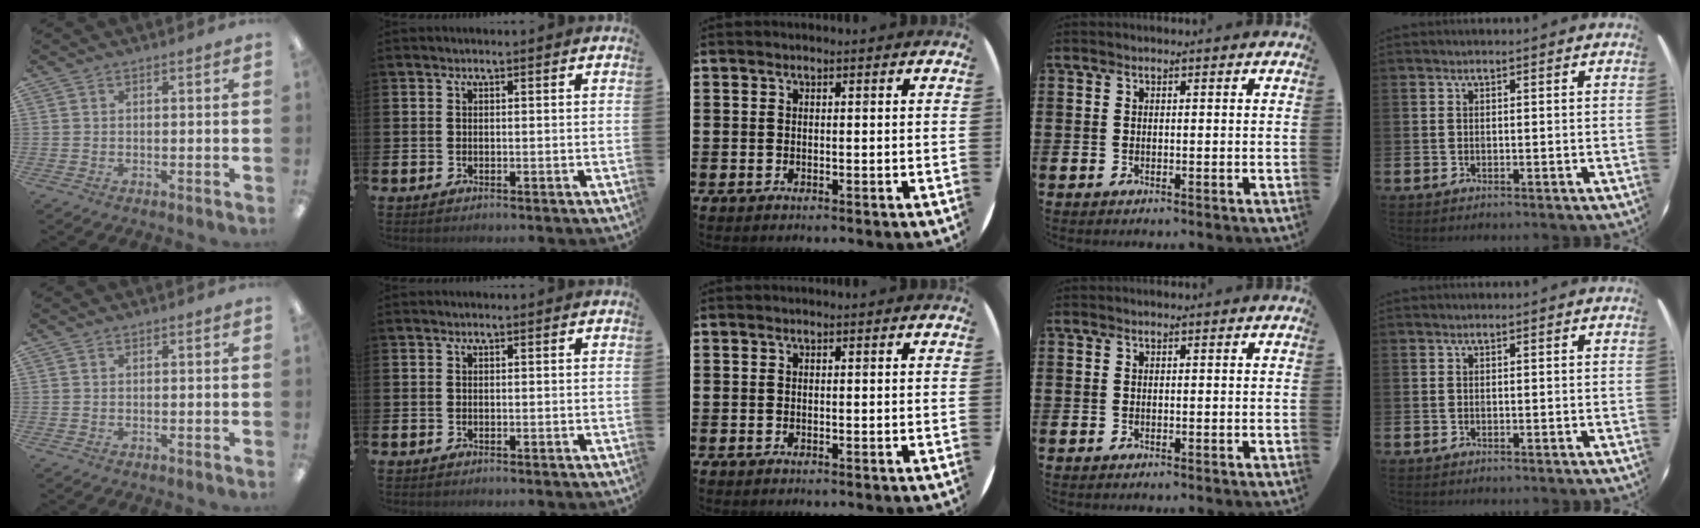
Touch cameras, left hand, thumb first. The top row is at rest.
{}